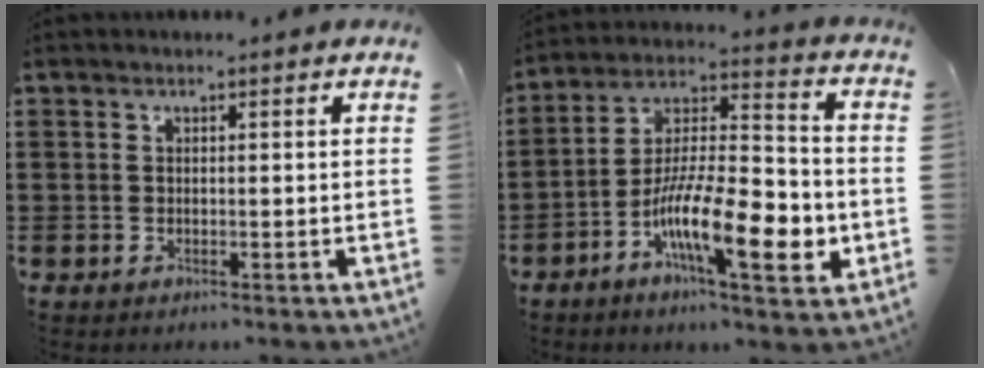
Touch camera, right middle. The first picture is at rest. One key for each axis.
{"total": 14.1, "fx": -5.5, "fy": 4.0, "fz": 12.4, "tx": -0.231, "ty": -0.014, "tz": -0.100}